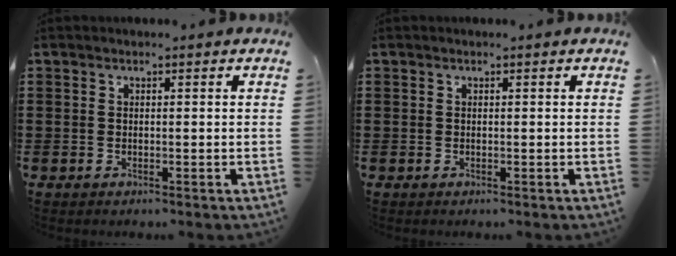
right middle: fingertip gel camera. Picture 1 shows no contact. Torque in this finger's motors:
{"motor_torque": [0.11, -0.08, 0.00, -0.01]}